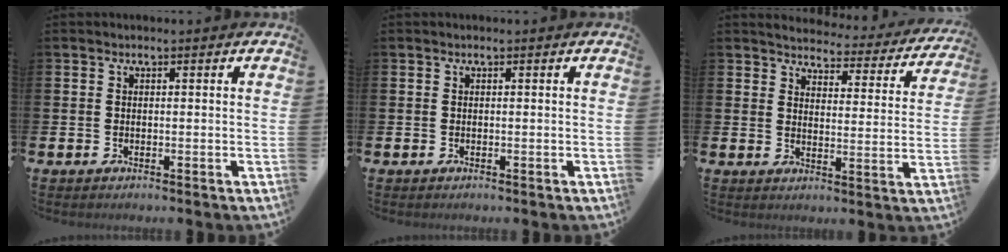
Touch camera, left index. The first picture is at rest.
{"total": 0.0}
{"total": 3.4, "force": [3.3, 0.7, 0.6], "torque": [-0.019, -0.038, 0.047]}